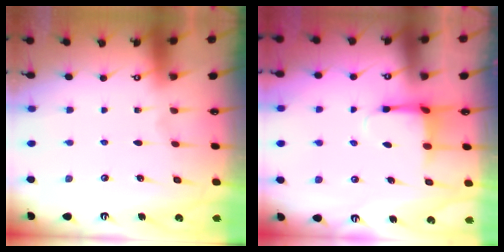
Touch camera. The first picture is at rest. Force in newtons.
{"total": 4.2, "press": 4.1, "slide": 1.0}